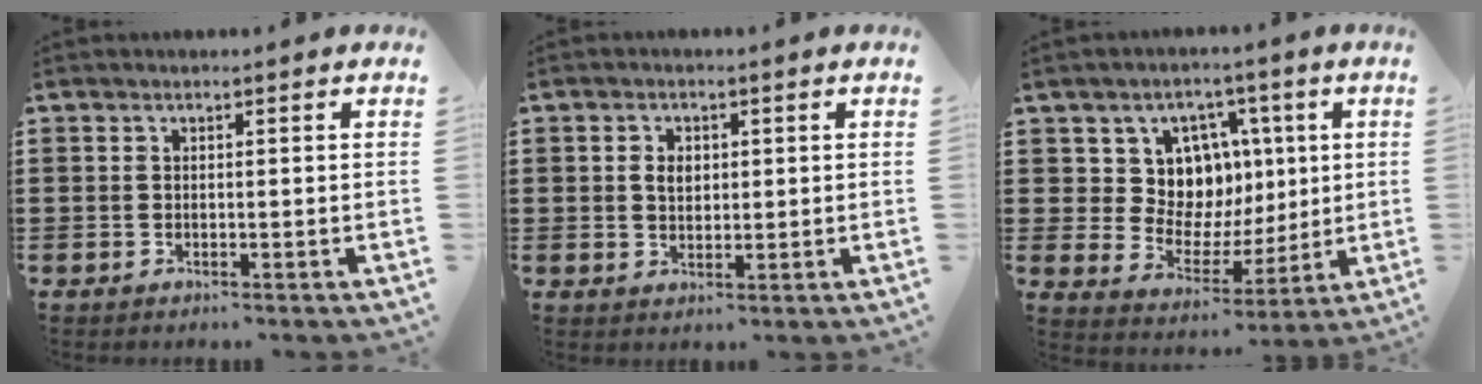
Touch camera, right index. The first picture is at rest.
{"total": 2.7, "force": [0.4, 1.9, 1.8], "torque": [-0.040, 0.010, 0.006]}
{"total": 9.5, "force": [3.2, 8.2, 3.5], "torque": [-0.091, -0.017, 0.065]}